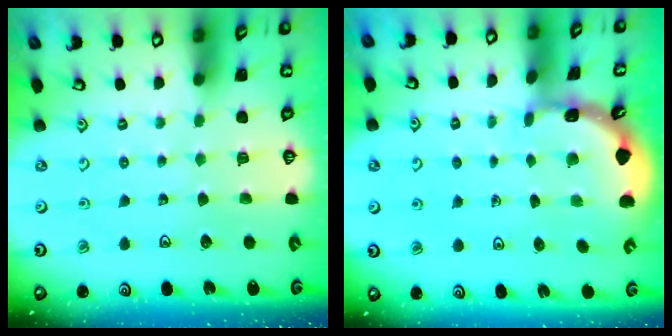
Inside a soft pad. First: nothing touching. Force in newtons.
{"total": 1.7, "press": 1.7, "slide": 0.1}